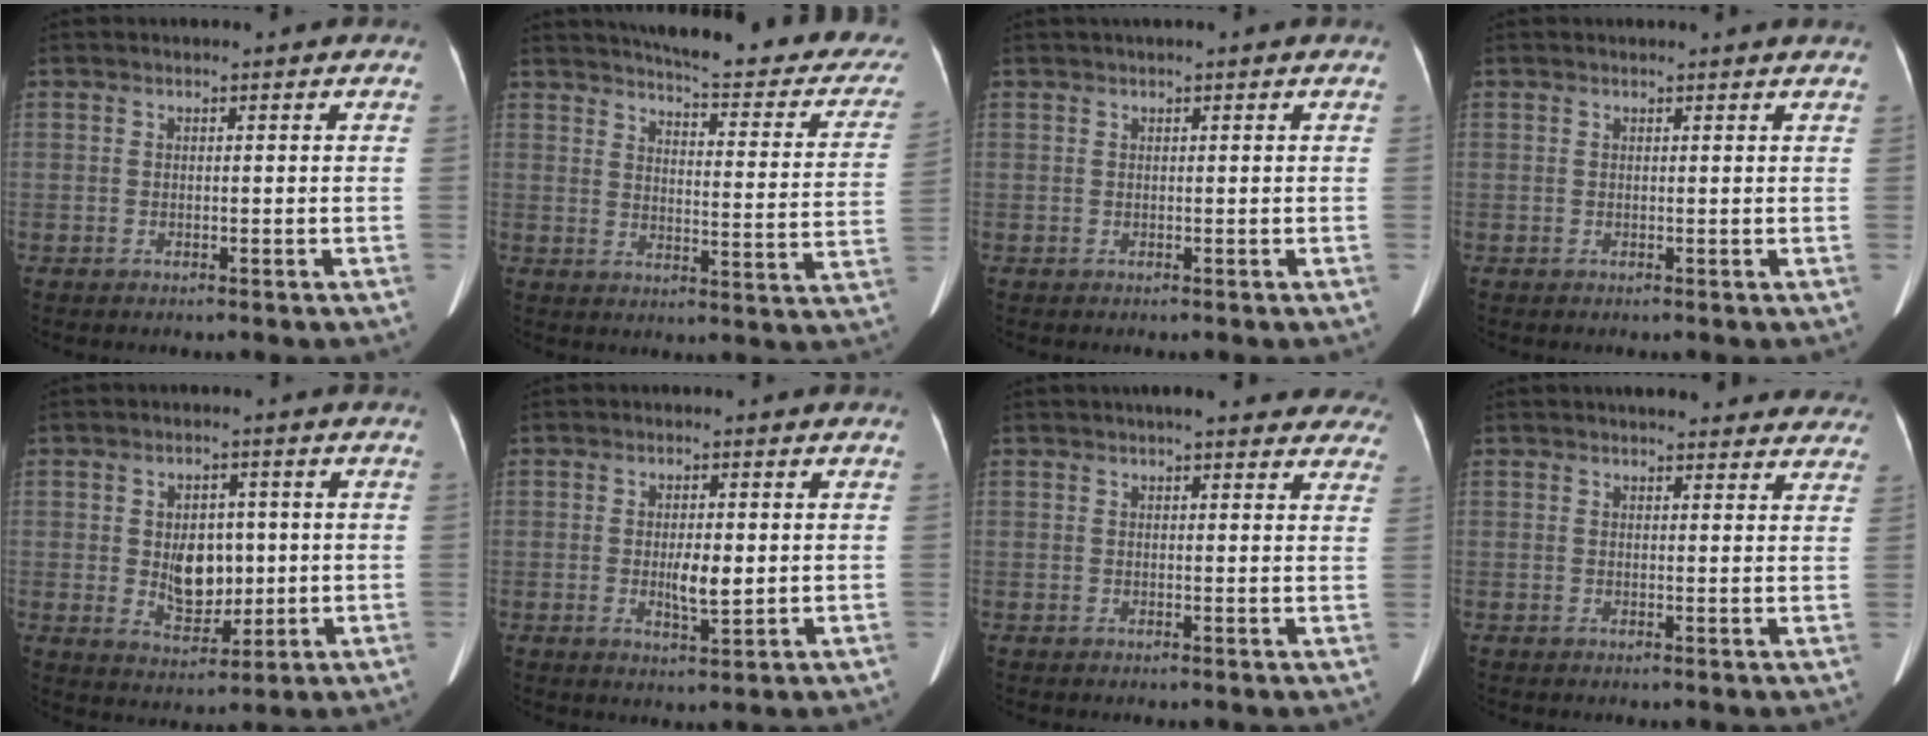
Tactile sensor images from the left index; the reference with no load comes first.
{"total": 23.5, "force": [20.8, 4.1, 10.2], "torque": [-0.120, -0.061, 0.232]}
{"total": 1.1, "force": [0.8, -0.1, 0.7], "torque": [-0.013, 0.017, 0.017]}
{"total": 2.2, "force": [2.1, 0.3, 0.5], "torque": [-0.011, 0.008, 0.018]}
{"total": 7.0, "force": [0.2, 4.5, 5.3], "torque": [-0.091, 0.004, 0.016]}
{"total": 4.2, "force": [-0.1, 1.2, 4.0], "torque": [-0.074, -0.006, 0.002]}
{"total": 14.9, "force": [13.1, 3.4, 6.2], "torque": [-0.047, 0.016, 0.141]}
{"total": 15.2, "force": [13.9, 3.6, 5.1], "torque": [-0.031, 0.009, 0.147]}